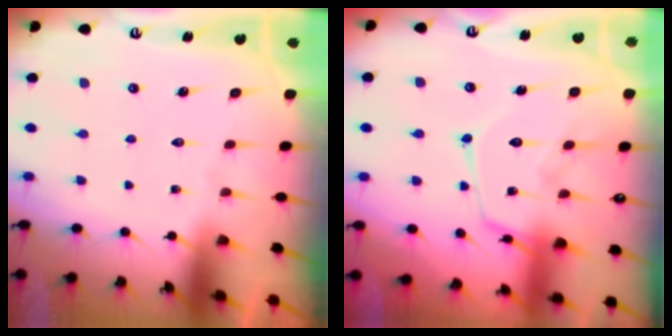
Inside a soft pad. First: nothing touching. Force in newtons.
{"total": 13.1, "press": 13.1, "slide": 1.2}